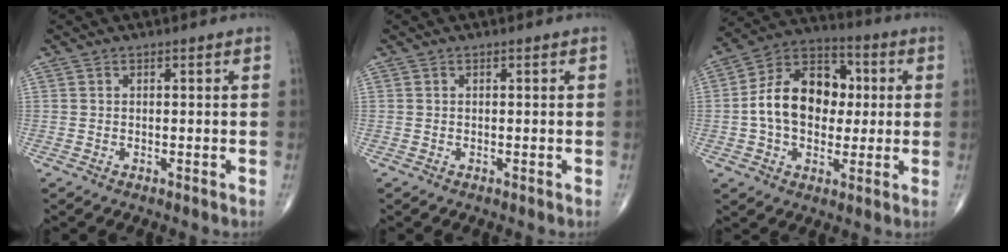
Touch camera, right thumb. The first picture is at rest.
{"total": 0.0}
{"total": 16.0, "force": [0.6, 11.3, 11.3], "torque": [-0.156, 0.028, 0.002]}